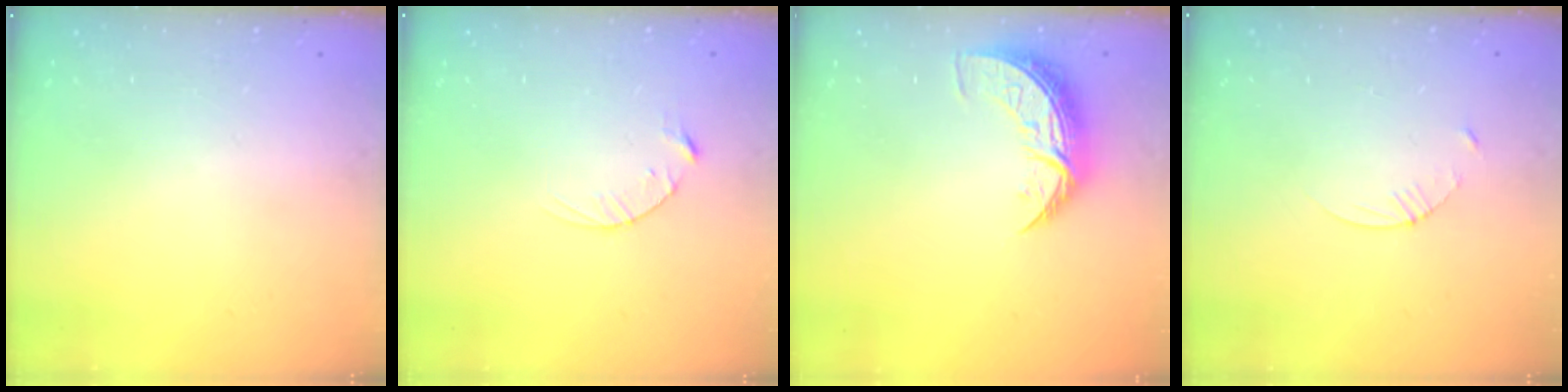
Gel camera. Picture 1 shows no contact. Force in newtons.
{"total": 3.5, "press": 3.5, "slide": 0.4}
{"total": 8.6, "press": 8.5, "slide": 0.8}
{"total": 3.4, "press": 3.3, "slide": 0.3}